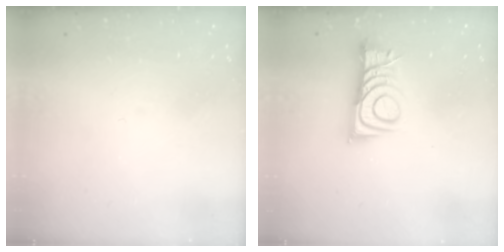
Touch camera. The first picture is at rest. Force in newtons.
{"total": 8.8, "press": 8.8, "slide": 0.1}